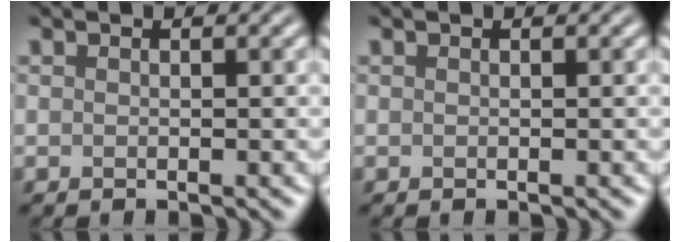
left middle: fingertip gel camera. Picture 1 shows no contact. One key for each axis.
{"total": 0.0}